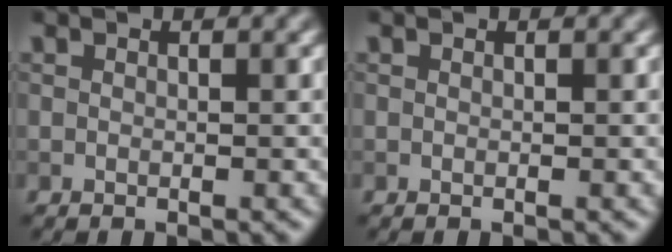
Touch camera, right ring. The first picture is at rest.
{"total": 0.0}